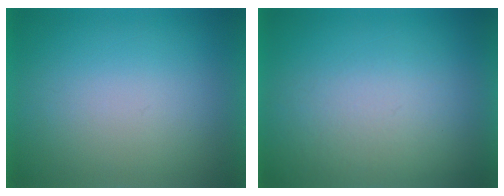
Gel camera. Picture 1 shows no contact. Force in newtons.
{"total": 3.7}